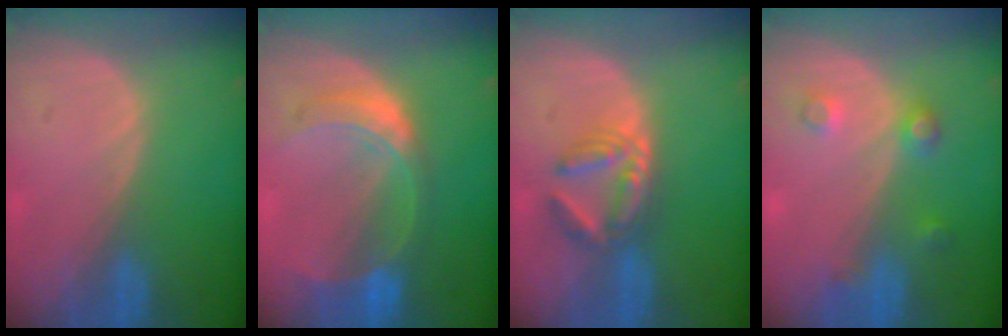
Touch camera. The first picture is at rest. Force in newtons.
{"total": 7.5, "press": 6.6, "slide": 3.7}
{"total": 6.2, "press": 5.7, "slide": 2.5}
{"total": 3.4, "press": 3.2, "slide": 1.1}